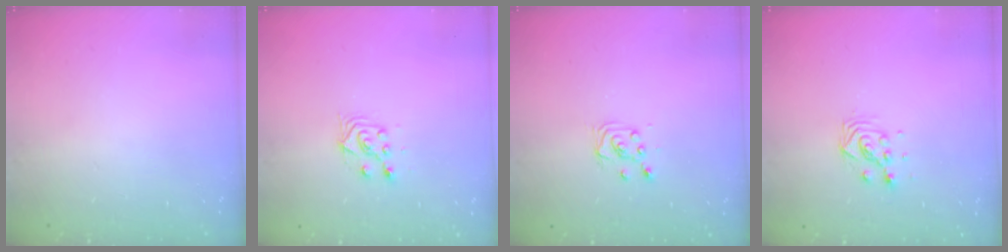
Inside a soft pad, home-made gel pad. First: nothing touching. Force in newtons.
{"total": 4.9, "press": 4.8, "slide": 1.0}
{"total": 3.8, "press": 3.8, "slide": 0.3}
{"total": 3.7, "press": 3.7, "slide": 0.3}